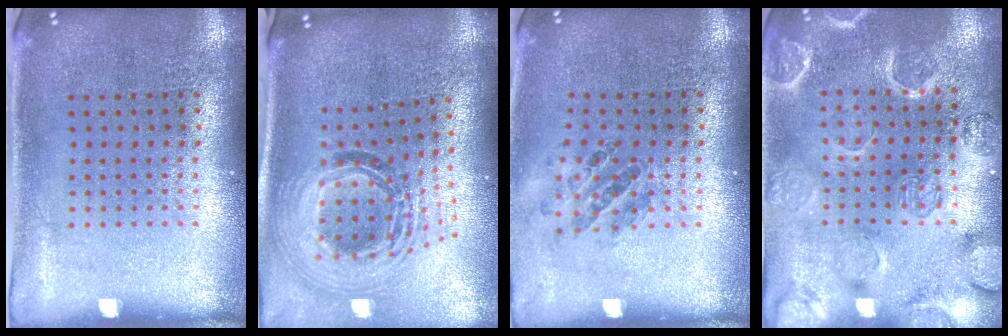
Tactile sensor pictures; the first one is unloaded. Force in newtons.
{"total": 1.9, "press": 1.5, "slide": 1.1}
{"total": 0.9, "press": 0.9, "slide": 0.1}
{"total": 2.7, "press": 2.7, "slide": 0.1}